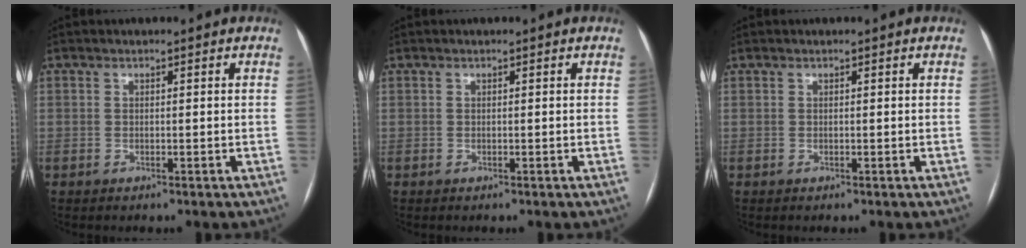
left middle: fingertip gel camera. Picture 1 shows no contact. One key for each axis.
{"total": 0.0}
{"total": 0.0}